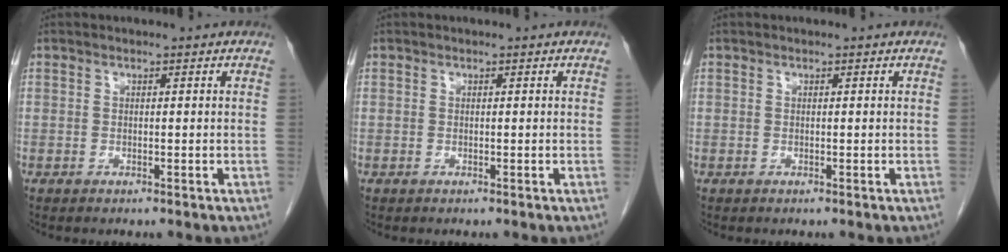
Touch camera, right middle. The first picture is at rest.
{"total": 0.0}
{"total": 0.0}